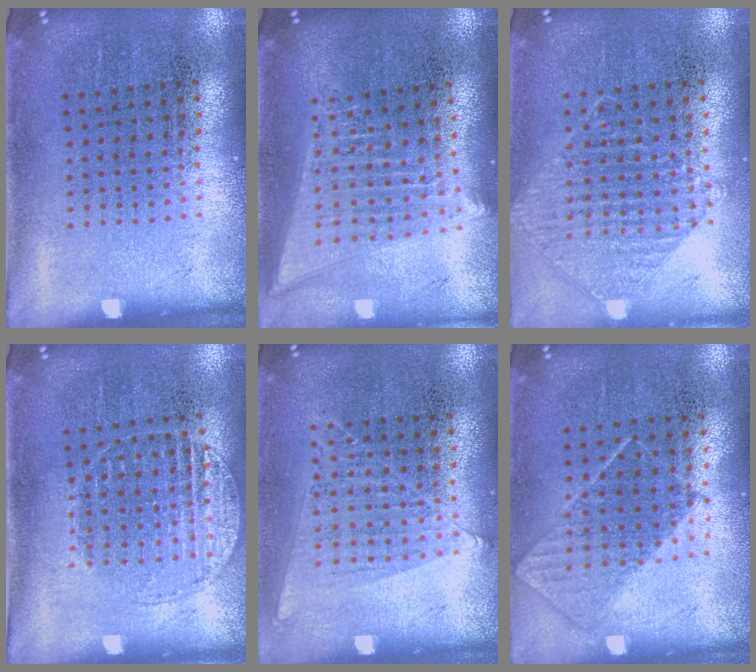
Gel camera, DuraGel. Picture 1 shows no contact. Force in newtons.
{"total": 1.8, "press": 1.6, "slide": 0.9}
{"total": 0.9, "press": 0.9, "slide": 0.2}
{"total": 1.1, "press": 1.1, "slide": 0.2}
{"total": 1.1, "press": 1.1, "slide": 0.4}
{"total": 0.8, "press": 0.6, "slide": 0.4}